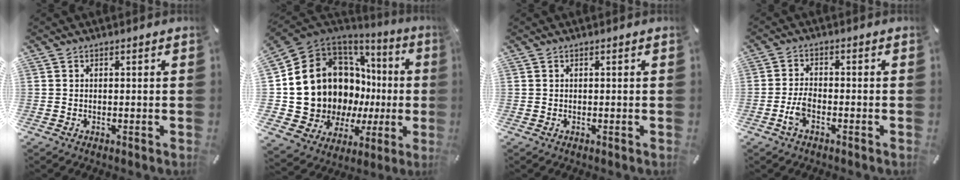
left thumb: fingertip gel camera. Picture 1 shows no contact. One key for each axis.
{"total": 18.9, "fx": 2.1, "fy": 15.3, "fz": 10.9, "tx": -0.184, "ty": -0.066, "tz": 0.085}
{"total": 0.0}
{"total": 4.2, "fx": -1.9, "fy": 2.0, "fz": 3.1, "tx": -0.071, "ty": 0.003, "tz": -0.037}